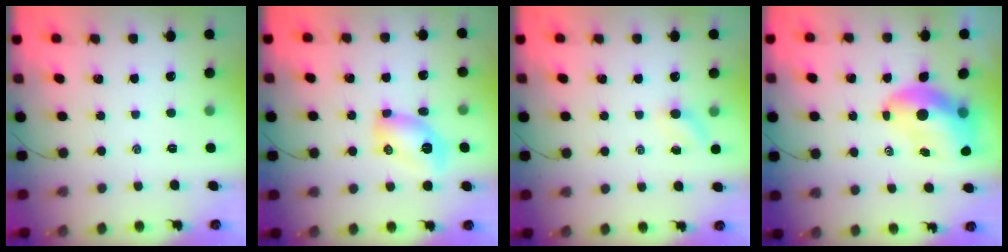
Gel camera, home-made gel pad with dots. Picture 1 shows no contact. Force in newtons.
{"total": 7.8, "press": 7.7, "slide": 1.4}
{"total": 4.1, "press": 3.9, "slide": 1.3}
{"total": 8.8, "press": 8.5, "slide": 2.4}